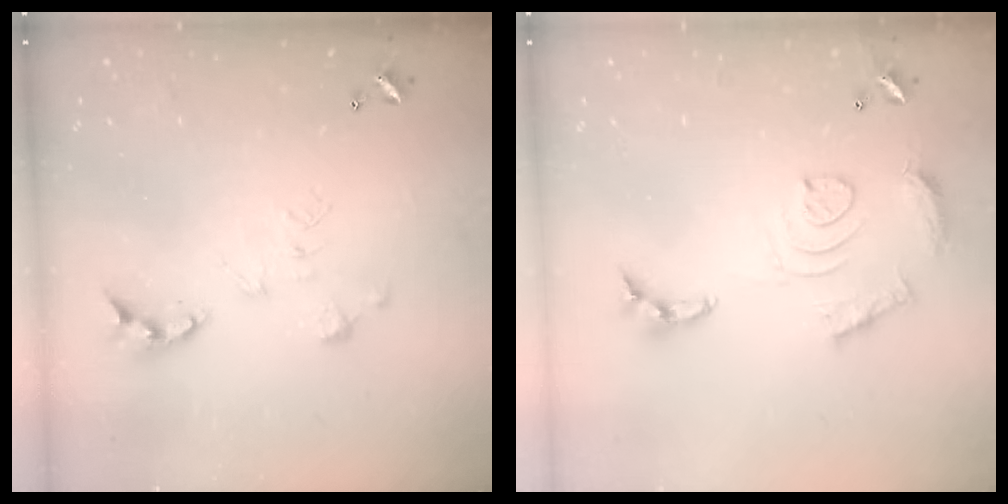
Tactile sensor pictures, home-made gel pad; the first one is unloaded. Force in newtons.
{"total": 13.0, "press": 12.9, "slide": 1.1}